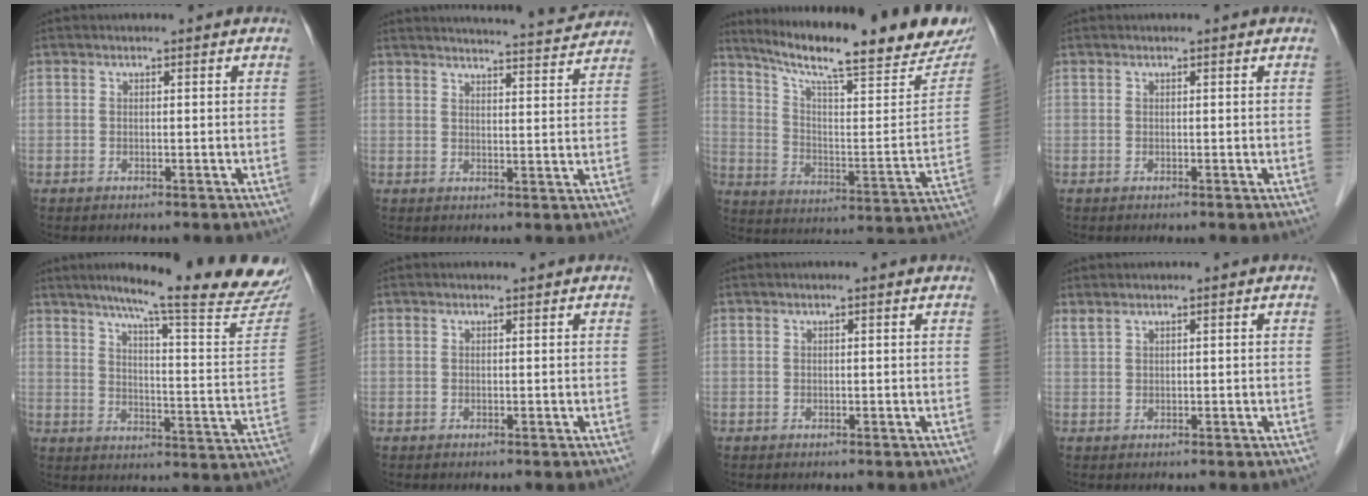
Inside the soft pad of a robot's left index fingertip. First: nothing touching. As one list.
[{"total": 12.1, "force": [11.8, 0.6, 3.0], "torque": [-0.039, -0.009, 0.136]}, {"total": 25.1, "force": [20.7, 2.7, 13.9], "torque": [-0.224, -0.048, 0.287]}, {"total": 0.0}, {"total": 22.6, "force": [19.5, 0.0, 11.4], "torque": [-0.153, -0.064, 0.244]}, {"total": 0.0}, {"total": 0.7, "force": [0.5, -0.1, 0.4], "torque": [-0.013, 0.006, 0.010]}, {"total": 1.1, "force": [1.0, 0.1, 0.4], "torque": [-0.014, 0.009, 0.028]}]